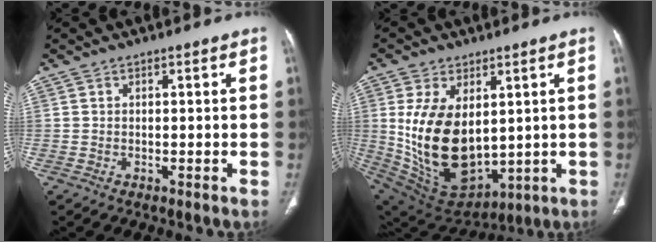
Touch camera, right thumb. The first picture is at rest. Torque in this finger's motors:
{"motor_torque": [-0.72, 1.75, 1.86, 0.30, 0.56]}